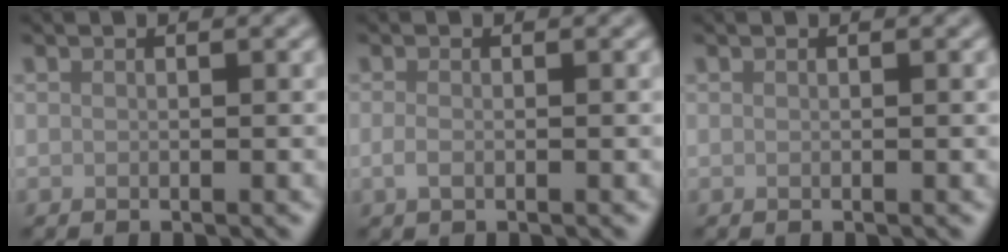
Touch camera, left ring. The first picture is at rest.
{"total": 1.0, "force": [-0.2, 0.5, 0.9], "torque": [-0.022, -0.002, -0.006]}
{"total": 0.0}